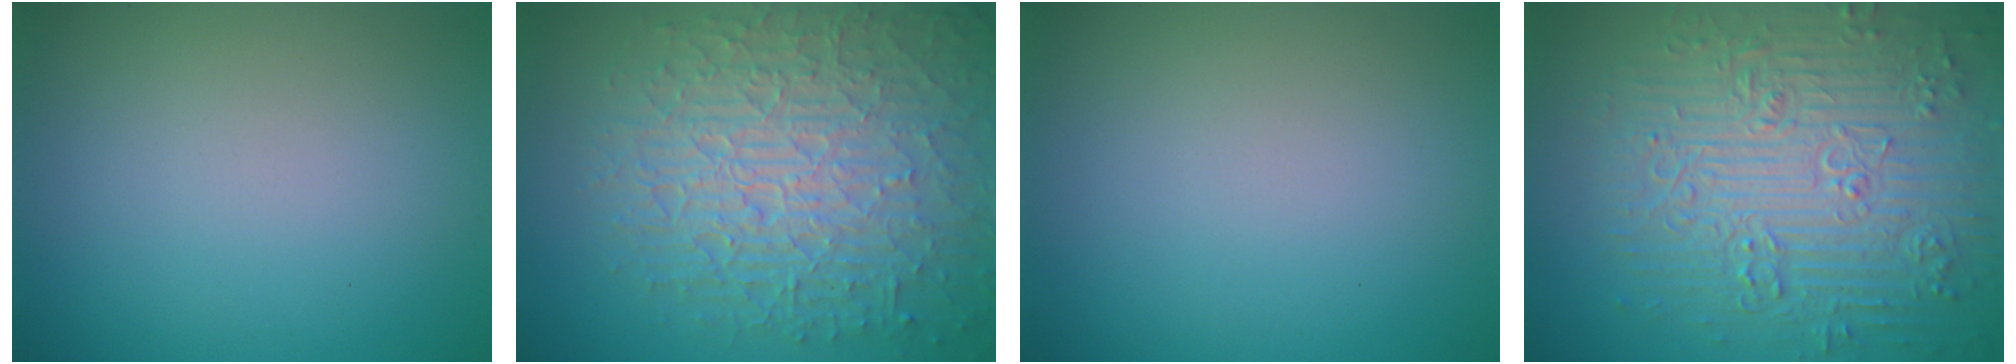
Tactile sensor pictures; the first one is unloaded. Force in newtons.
{"total": 10.4, "press": 6.7, "slide": 8.0}
{"total": 0.0}
{"total": 9.5, "press": 6.9, "slide": 6.4}